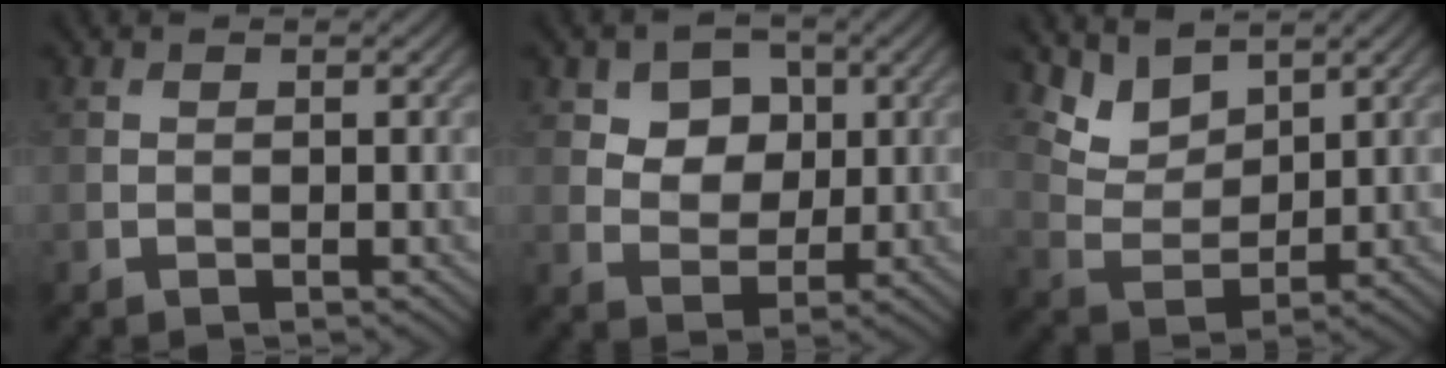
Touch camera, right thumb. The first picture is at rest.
{"total": 5.9, "force": [2.4, 4.5, 3.0], "torque": [-0.074, -0.011, 0.050]}
{"total": 5.4, "force": [4.4, 2.3, 2.1], "torque": [-0.062, -0.007, 0.089]}